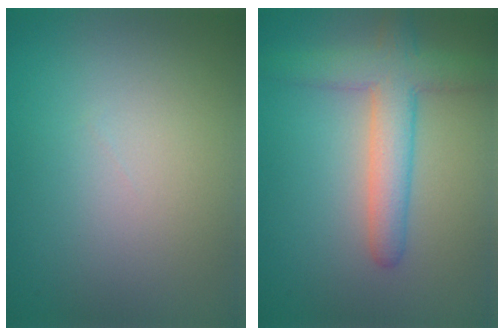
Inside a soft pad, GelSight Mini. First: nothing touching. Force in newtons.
{"total": 4.8, "press": 4.8, "slide": 0.3}